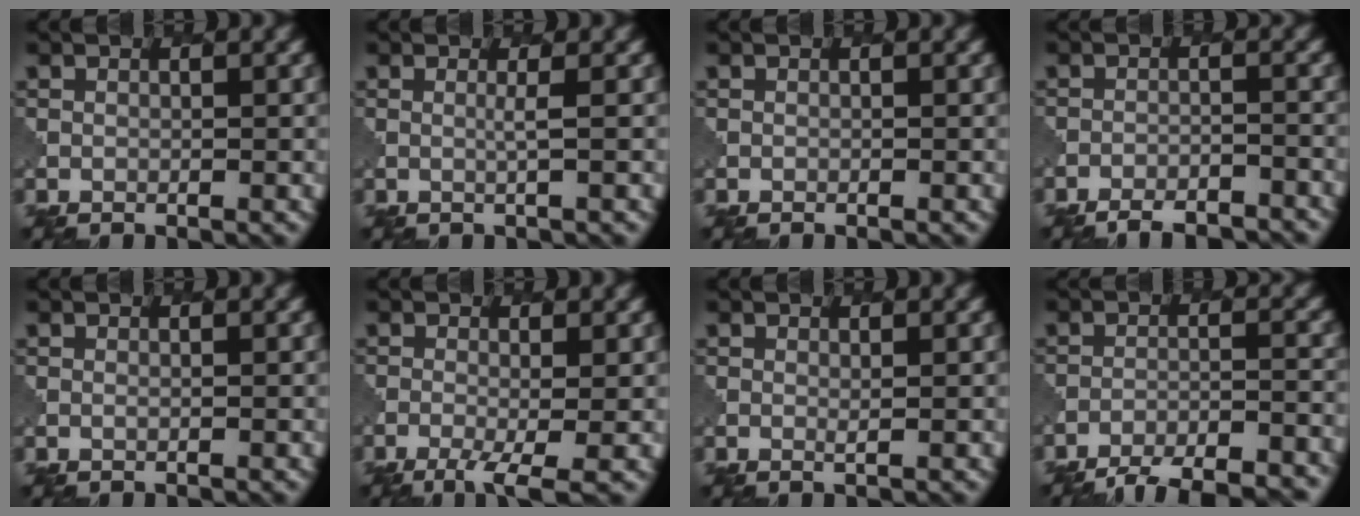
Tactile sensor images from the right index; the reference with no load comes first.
{"total": 1.0, "force": [0.6, 0.1, 0.8], "torque": [-0.013, -0.002, 0.006]}
{"total": 0.0}
{"total": 5.1, "force": [-4.7, 1.1, 1.6], "torque": [-0.025, -0.006, -0.061]}
{"total": 0.6, "force": [0.4, 0.2, 0.4], "torque": [-0.005, -0.003, 0.003]}
{"total": 3.7, "force": [-1.5, 1.0, 3.3], "torque": [-0.060, -0.004, -0.026]}
{"total": 0.7, "force": [0.6, 0.1, 0.4], "torque": [-0.008, -0.002, 0.013]}
{"total": 9.1, "force": [-8.2, 2.0, 3.4], "torque": [-0.052, -0.012, -0.109]}